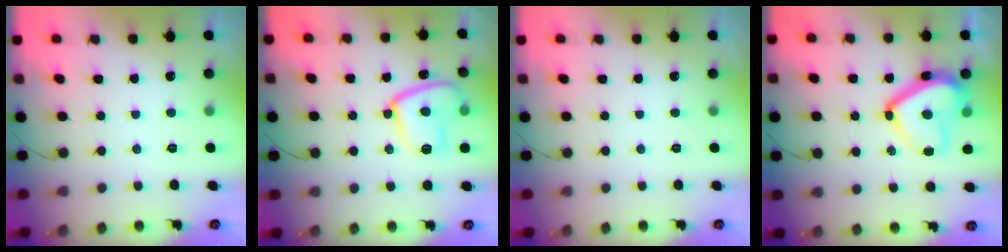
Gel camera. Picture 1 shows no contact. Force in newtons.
{"total": 14.4, "press": 14.3, "slide": 1.3}
{"total": 0.0}
{"total": 16.4, "press": 16.4, "slide": 1.4}